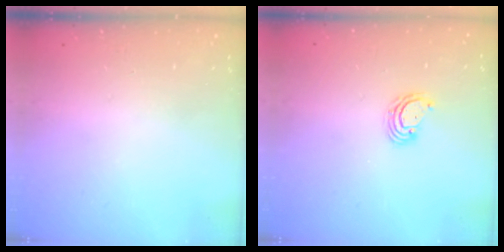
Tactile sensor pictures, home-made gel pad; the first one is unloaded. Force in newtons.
{"total": 3.8, "press": 3.8, "slide": 0.1}